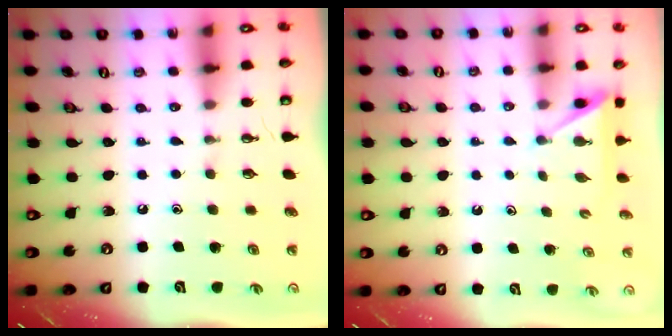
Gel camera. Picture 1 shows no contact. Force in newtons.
{"total": 3.1, "press": 3.1, "slide": 0.5}